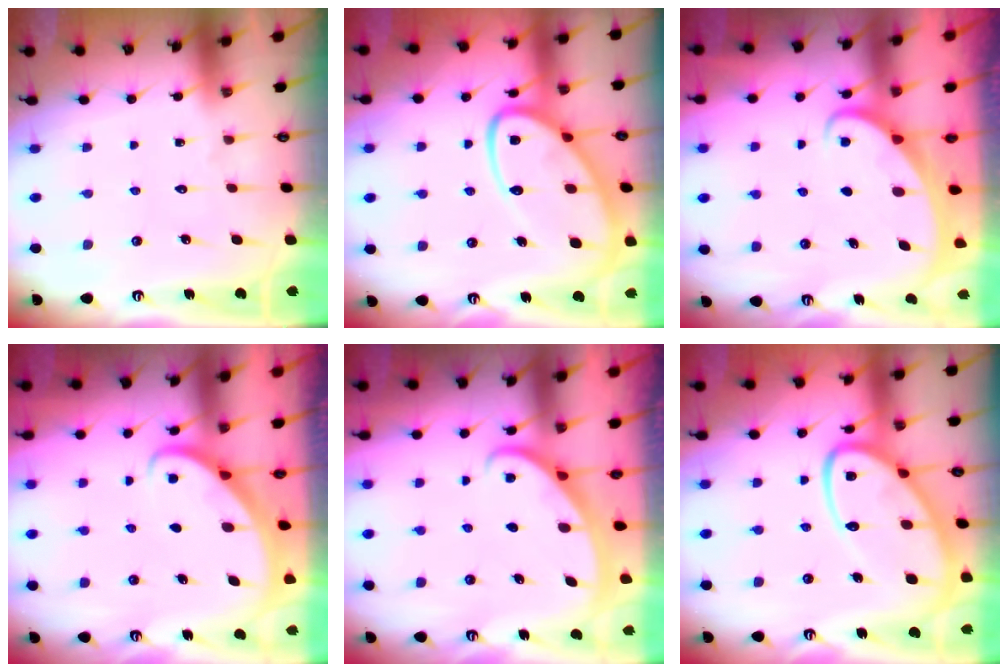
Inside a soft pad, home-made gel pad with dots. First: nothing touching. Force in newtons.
{"total": 17.1, "press": 17.0, "slide": 1.6}
{"total": 2.1, "press": 2.1, "slide": 0.2}
{"total": 2.8, "press": 2.8, "slide": 0.2}
{"total": 2.8, "press": 2.8, "slide": 0.1}
{"total": 17.1, "press": 17.0, "slide": 1.6}